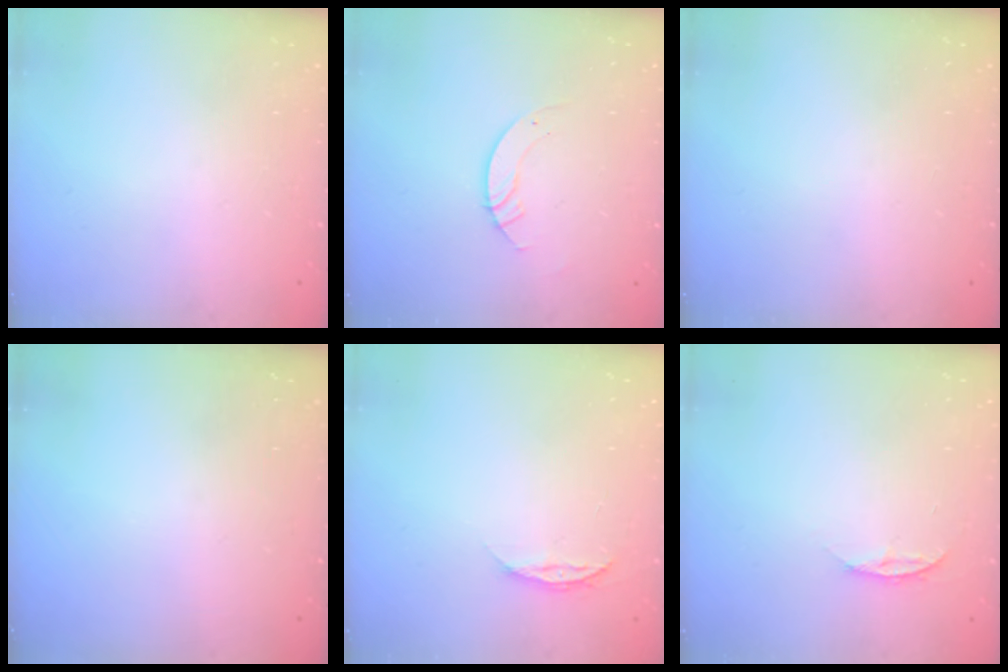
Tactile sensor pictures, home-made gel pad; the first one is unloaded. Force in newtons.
{"total": 3.5, "press": 3.5, "slide": 0.1}
{"total": 0.0}
{"total": 0.0}
{"total": 4.9, "press": 4.9, "slide": 0.6}
{"total": 4.4, "press": 4.4, "slide": 0.5}